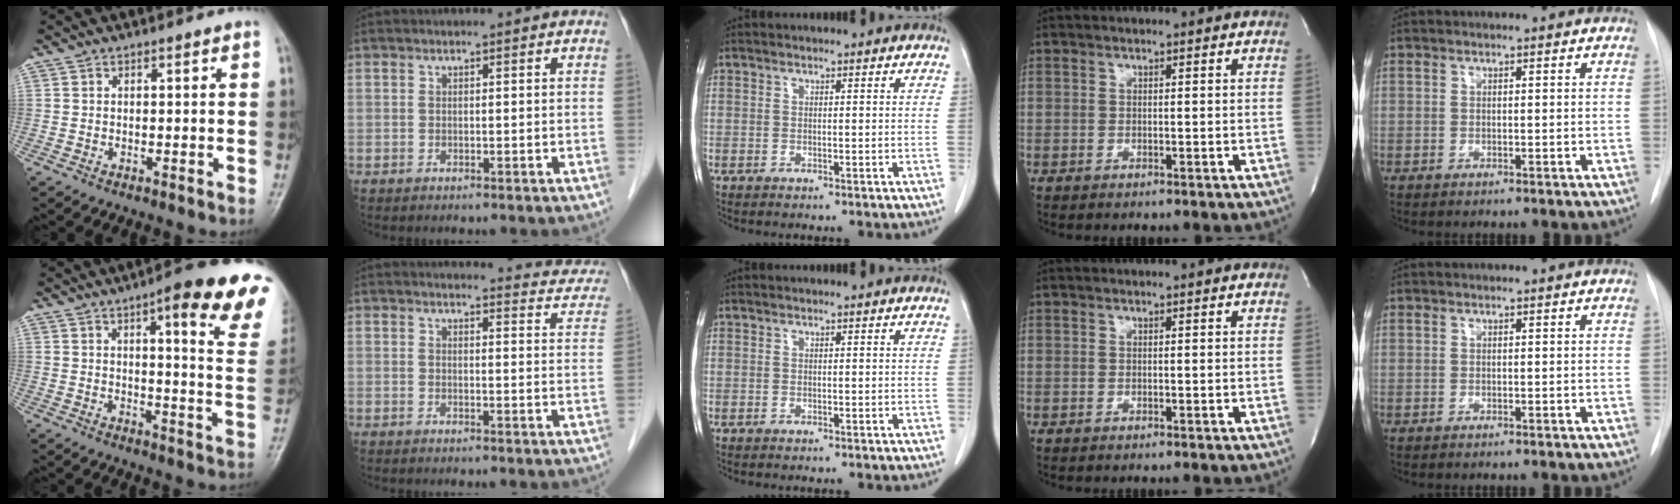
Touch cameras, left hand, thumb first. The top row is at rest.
{"thumb": {"total": 18.4, "force": [10.7, 3.4, 14.6], "torque": [-0.158, -0.043, 0.119]}, "index": {"total": 9.1, "force": [8.8, 1.7, 1.2], "torque": [0.011, -0.034, 0.070]}}